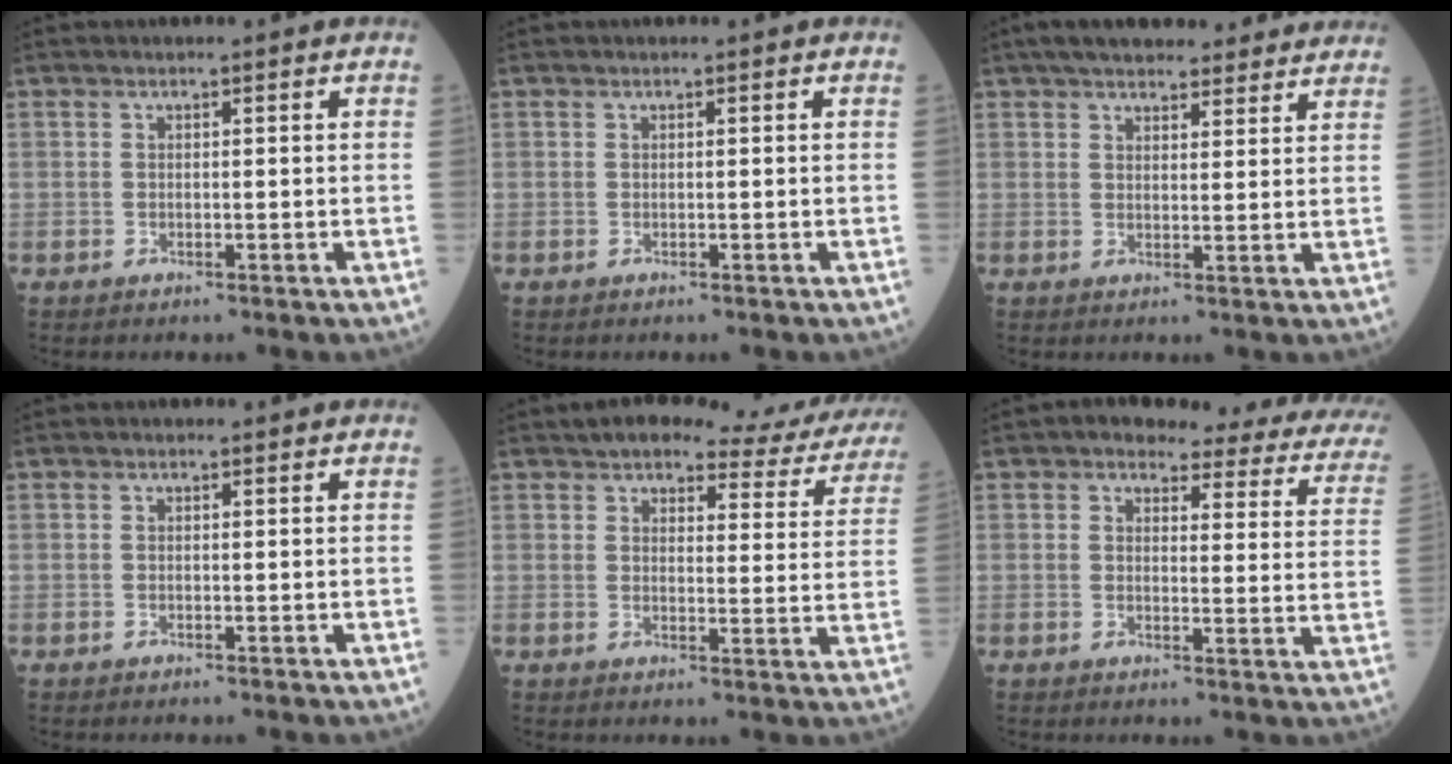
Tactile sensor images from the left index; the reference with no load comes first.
{"total": 0.0}
{"total": 15.6, "force": [13.6, 4.2, 6.4], "torque": [-0.076, 0.037, 0.178]}
{"total": 0.0}
{"total": 16.3, "force": [14.6, 4.4, 5.8], "torque": [-0.045, -0.007, 0.150]}
{"total": 17.6, "force": [14.5, 5.4, 8.5], "torque": [-0.080, -0.015, 0.140]}